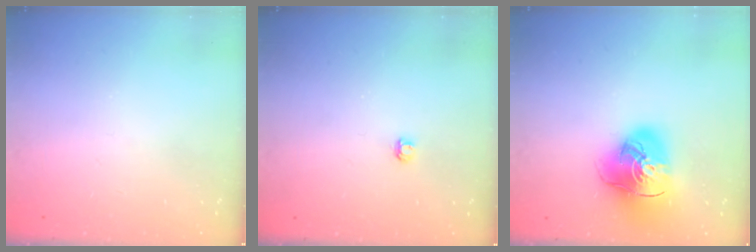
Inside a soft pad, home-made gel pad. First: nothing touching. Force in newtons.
{"total": 2.9, "press": 2.9, "slide": 0.3}
{"total": 17.2, "press": 17.1, "slide": 2.0}